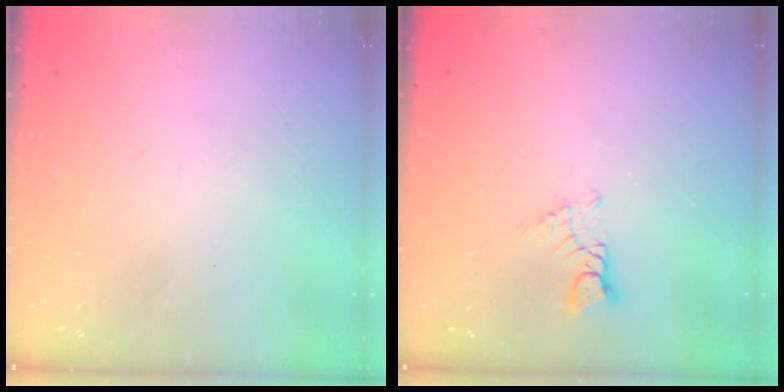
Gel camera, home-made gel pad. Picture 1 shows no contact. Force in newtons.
{"total": 2.8, "press": 2.8, "slide": 0.3}